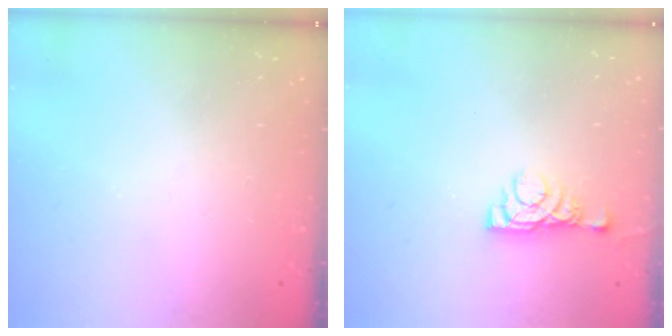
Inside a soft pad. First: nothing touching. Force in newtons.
{"total": 5.6, "press": 5.5, "slide": 0.8}